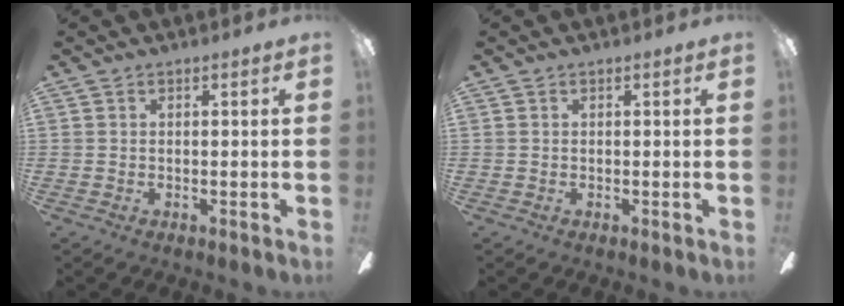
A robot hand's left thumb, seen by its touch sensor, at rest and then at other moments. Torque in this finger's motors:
{"motor_torque": [0.00, 0.00, -0.12, 0.15, 0.00]}